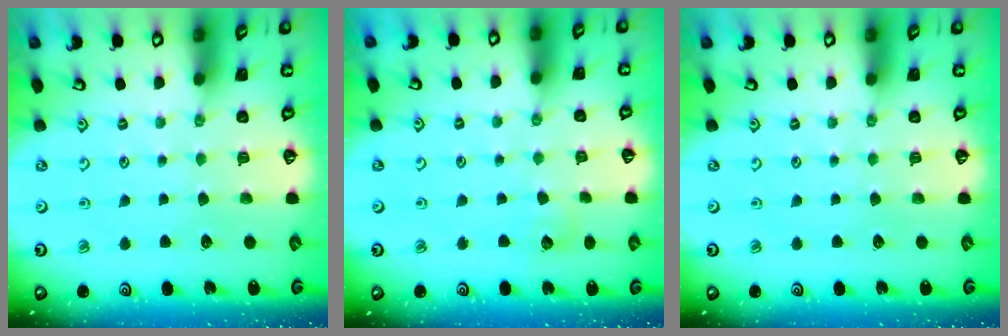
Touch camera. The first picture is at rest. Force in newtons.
{"total": 3.5, "press": 3.4, "slide": 0.5}
{"total": 0.0}